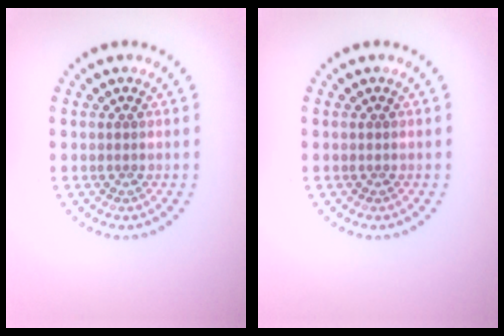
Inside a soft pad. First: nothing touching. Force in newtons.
{"total": 0.0}